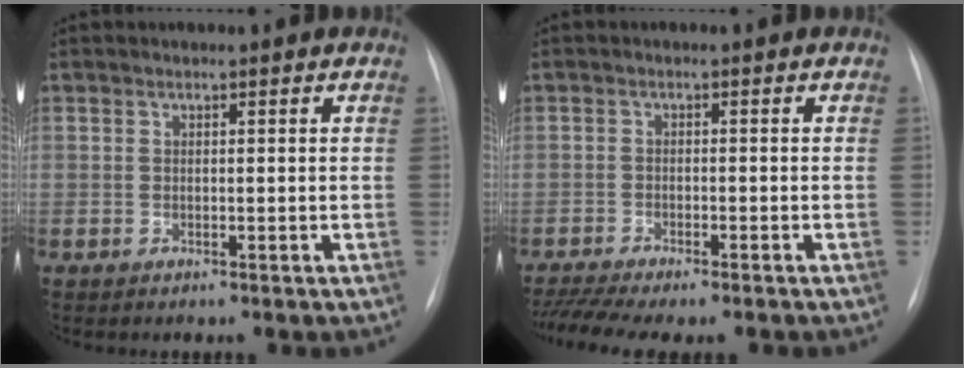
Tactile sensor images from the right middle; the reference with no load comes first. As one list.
[{"total": 8.8, "force": [-7.4, 1.3, 4.6], "torque": [-0.078, -0.003, -0.113]}]